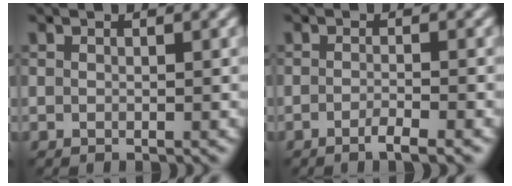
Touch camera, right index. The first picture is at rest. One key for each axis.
{"total": 2.4, "fx": -1.3, "fy": 0.7, "fz": 1.8, "tx": -0.025, "ty": 0.000, "tz": -0.028}